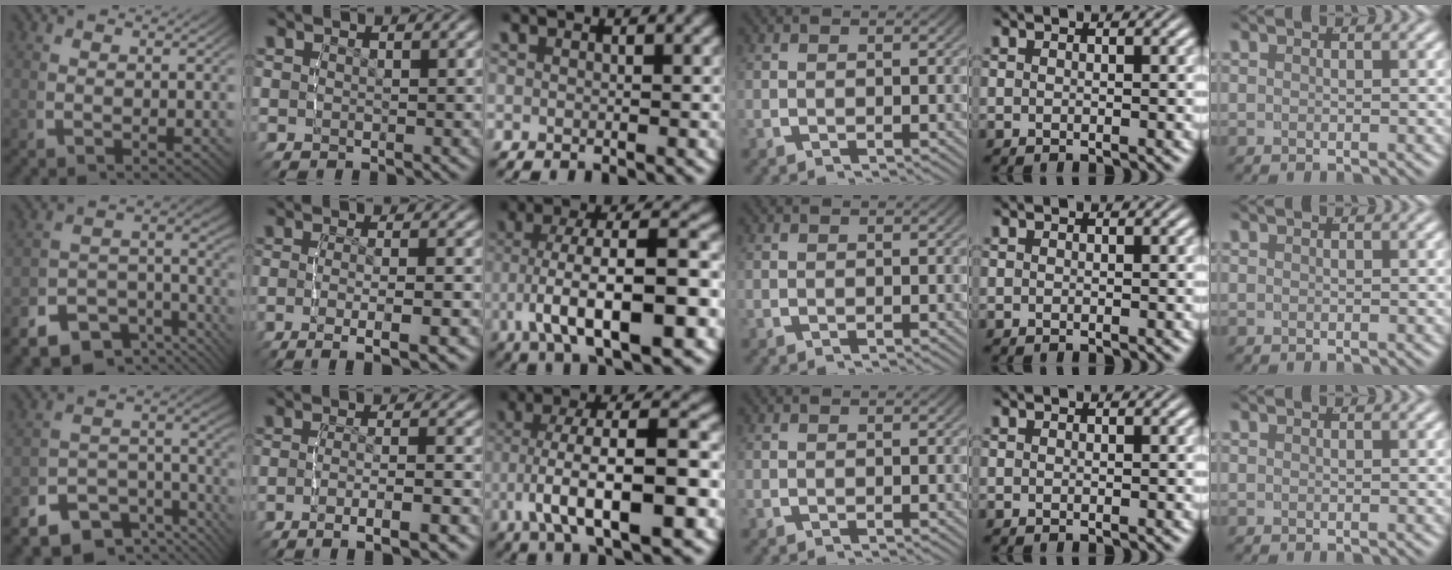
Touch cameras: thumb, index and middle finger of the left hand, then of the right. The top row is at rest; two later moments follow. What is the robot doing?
{"motion": "lift_and_place", "object": "bandage"}